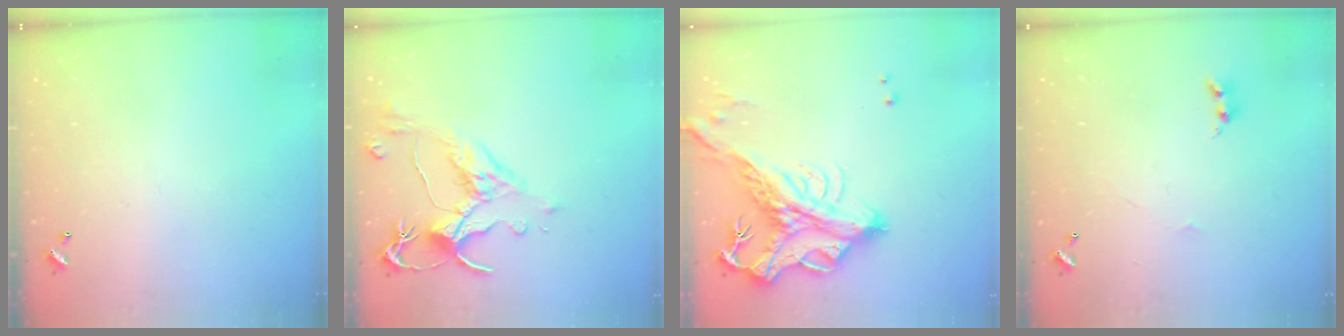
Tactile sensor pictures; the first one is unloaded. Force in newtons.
{"total": 3.1, "press": 2.7, "slide": 1.4}
{"total": 11.6, "press": 11.4, "slide": 2.4}
{"total": 2.1, "press": 2.0, "slide": 0.5}